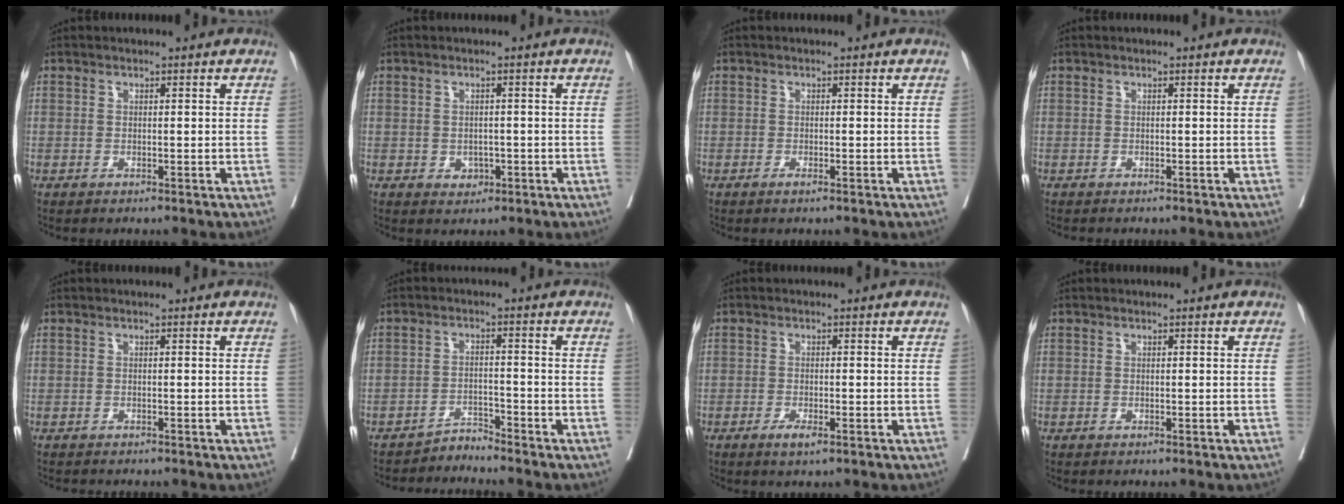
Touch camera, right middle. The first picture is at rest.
{"total": 1.9, "force": [-0.7, 1.6, 0.9], "torque": [-0.009, 0.004, -0.004]}
{"total": 0.9, "force": [-0.6, 0.0, 0.7], "torque": [-0.014, -0.002, -0.010]}
{"total": 0.9, "force": [-0.8, 0.2, 0.2], "torque": [-0.007, -0.002, -0.013]}
{"total": 1.7, "force": [-1.6, 0.5, 0.5], "torque": [-0.011, -0.005, -0.023]}
{"total": 2.7, "force": [-2.6, -0.5, -0.7], "torque": [0.020, -0.009, -0.042]}
{"total": 3.4, "force": [-2.0, 0.6, 2.6], "torque": [-0.047, -0.003, -0.036]}
{"total": 0.0}